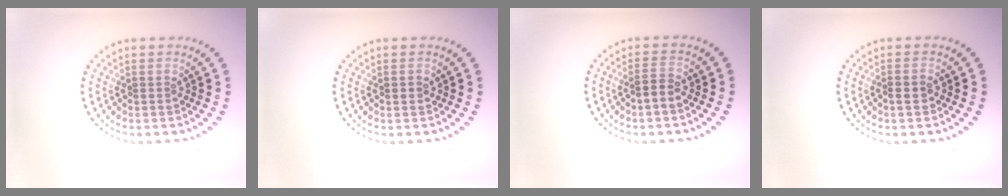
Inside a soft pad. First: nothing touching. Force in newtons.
{"total": 1.0, "press": 0.9, "slide": 0.1}
{"total": 1.9, "press": 1.7, "slide": 0.7}
{"total": 0.9, "press": 0.8, "slide": 0.3}